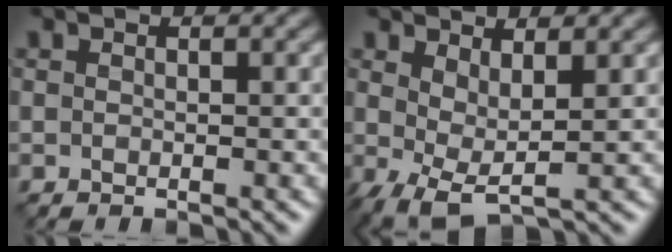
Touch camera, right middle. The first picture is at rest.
{"total": 3.6, "force": [0.4, 1.1, 3.4], "torque": [-0.074, -0.009, 0.010]}